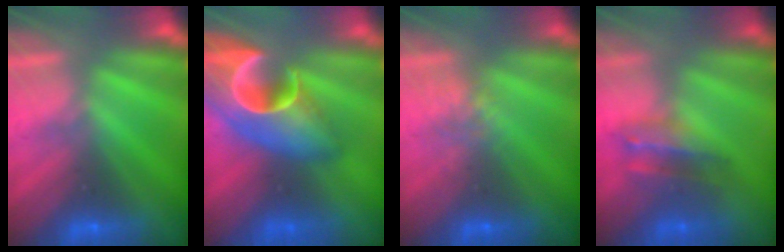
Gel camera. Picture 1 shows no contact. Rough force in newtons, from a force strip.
{"total": 7.9}
{"total": 2.2}
{"total": 2.6}